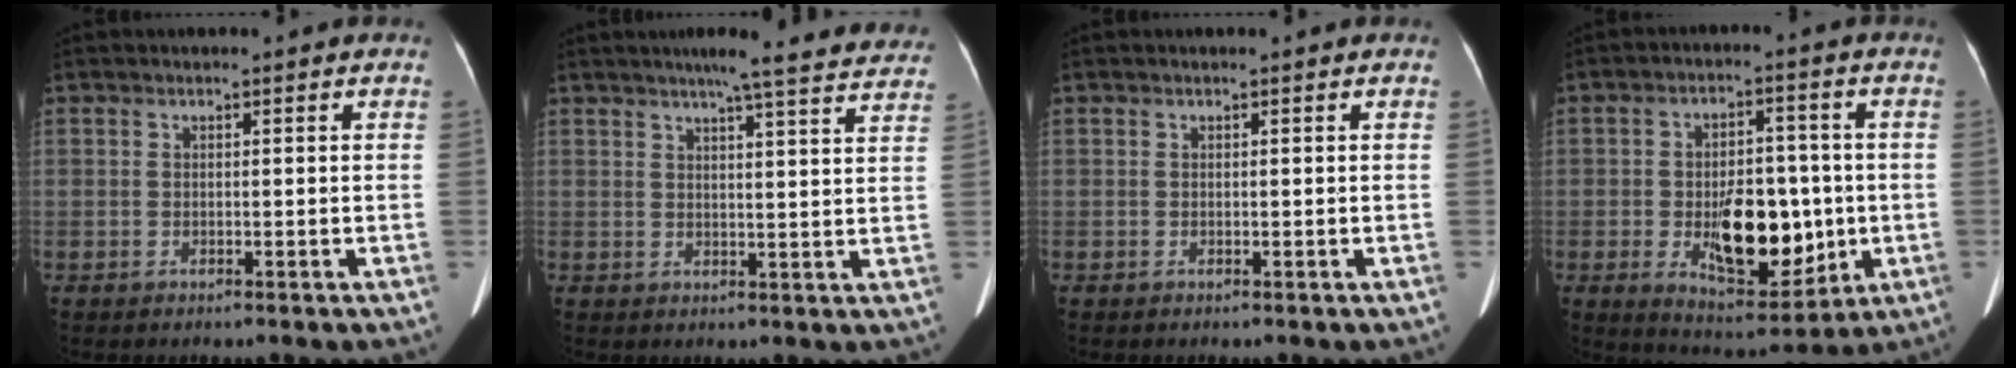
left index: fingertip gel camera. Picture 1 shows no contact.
{"total": 16.8, "force": [15.0, 0.9, 7.5], "torque": [-0.090, -0.012, 0.168]}
{"total": 0.0}
{"total": 12.6, "force": [-2.2, 6.2, 10.8], "torque": [-0.172, -0.004, -0.023]}